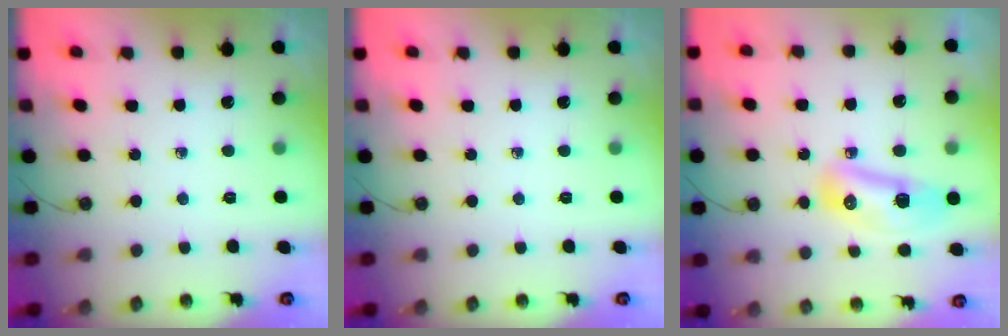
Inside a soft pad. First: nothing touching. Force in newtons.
{"total": 0.0}
{"total": 11.0, "press": 10.9, "slide": 1.7}